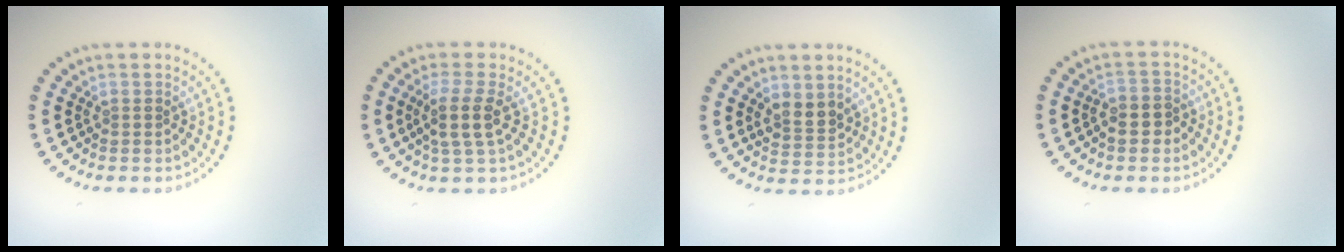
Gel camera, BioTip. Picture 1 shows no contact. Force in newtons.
{"total": 2.9, "press": 2.4, "slide": 1.6}
{"total": 2.4, "press": 2.2, "slide": 1.0}
{"total": 2.3, "press": 2.1, "slide": 0.8}